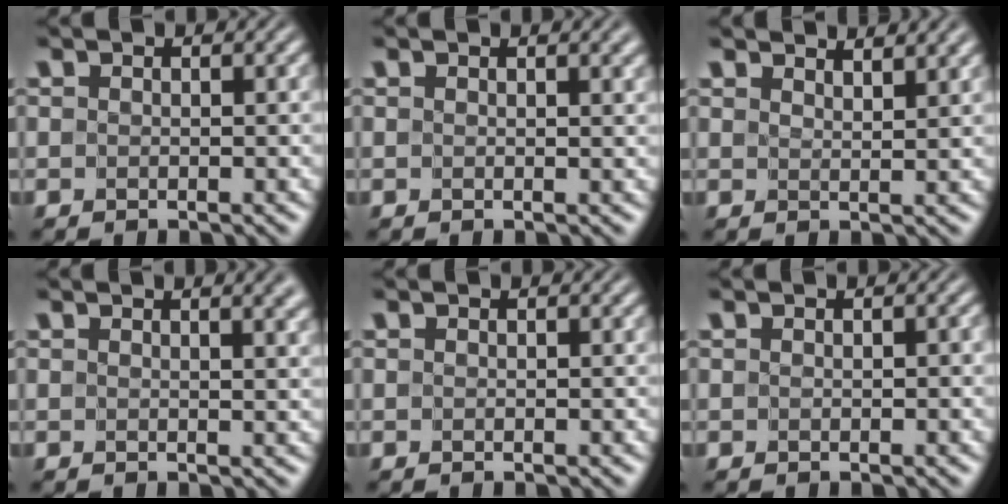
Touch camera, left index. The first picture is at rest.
{"total": 0.9, "force": [0.5, 0.3, 0.7], "torque": [-0.004, 0.001, 0.007]}
{"total": 2.6, "force": [2.6, 0.0, 0.5], "torque": [-0.017, 0.003, 0.040]}
{"total": 2.1, "force": [1.2, 0.8, 1.6], "torque": [-0.011, 0.003, 0.012]}
{"total": 0.0}
{"total": 0.5, "force": [0.1, 0.4, 0.3], "torque": [-0.001, 0.002, -0.004]}